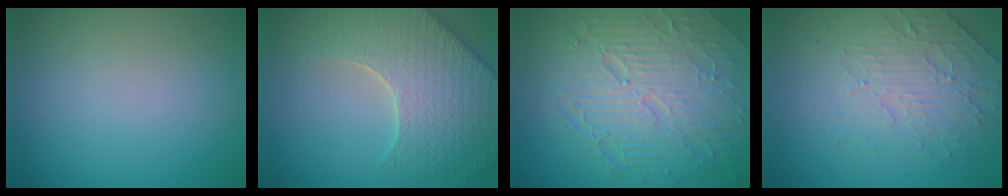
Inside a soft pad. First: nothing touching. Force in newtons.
{"total": 6.8, "press": 5.8, "slide": 3.6}
{"total": 10.1, "press": 6.5, "slide": 7.7}
{"total": 4.7, "press": 3.3, "slide": 3.3}